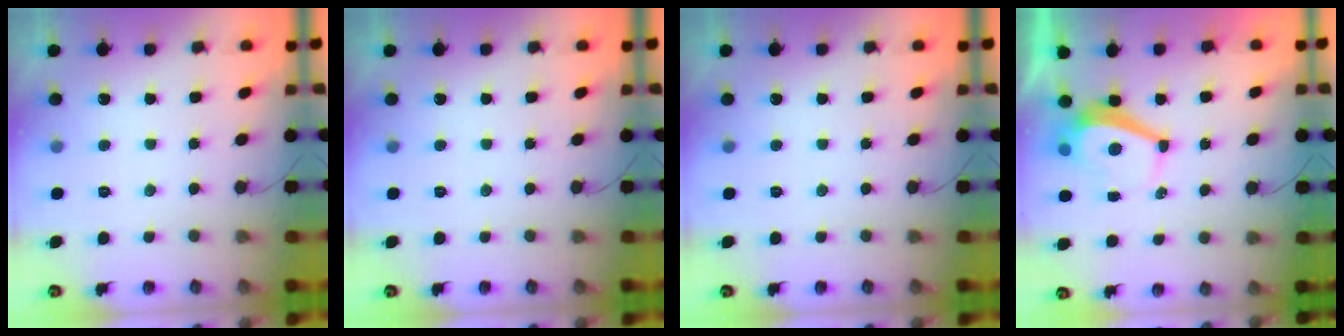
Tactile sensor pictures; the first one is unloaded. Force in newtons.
{"total": 0.0}
{"total": 0.0}
{"total": 4.4, "press": 4.4, "slide": 0.2}